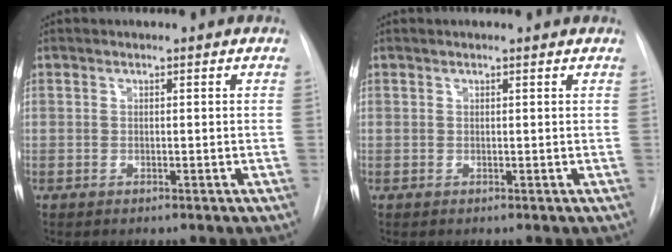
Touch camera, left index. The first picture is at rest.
{"total": 1.1, "force": [1.0, 0.0, 0.3], "torque": [-0.013, 0.011, 0.013]}